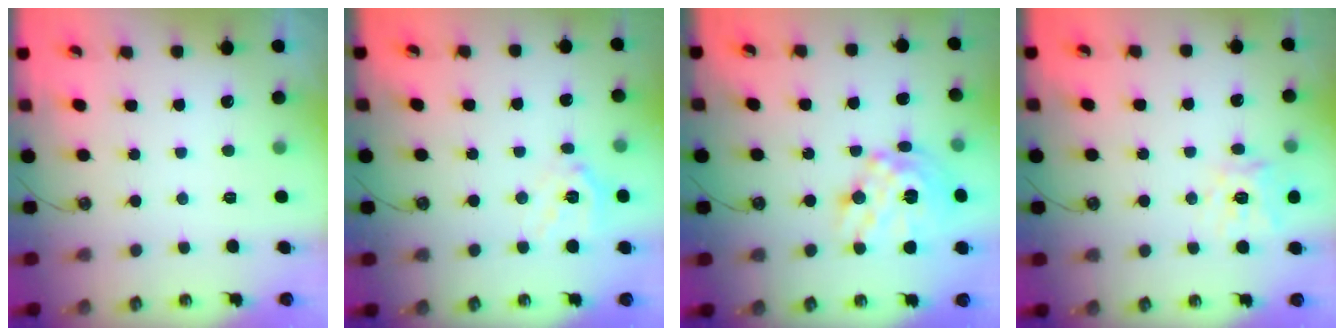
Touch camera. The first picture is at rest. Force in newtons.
{"total": 13.3, "press": 13.1, "slide": 2.0}
{"total": 18.5, "press": 18.4, "slide": 1.6}
{"total": 12.7, "press": 12.6, "slide": 1.5}